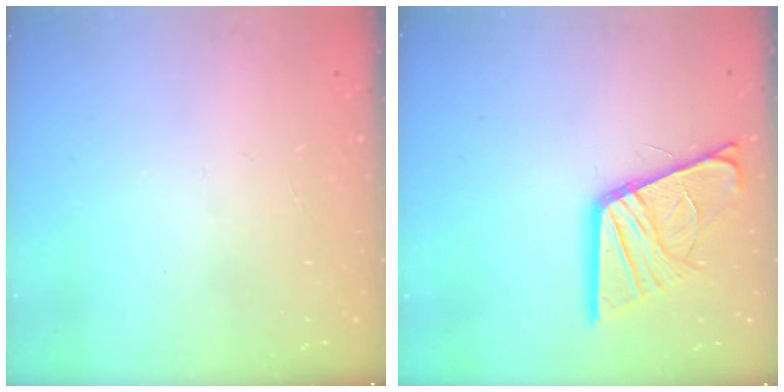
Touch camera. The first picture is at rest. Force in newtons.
{"total": 17.2, "press": 17.1, "slide": 1.9}